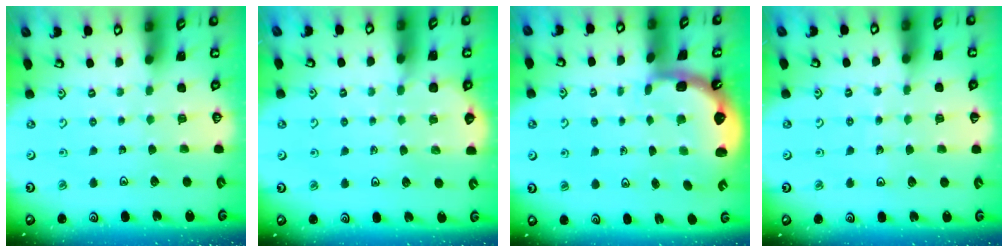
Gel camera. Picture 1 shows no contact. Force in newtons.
{"total": 2.4, "press": 2.4, "slide": 0.2}
{"total": 2.6, "press": 1.3, "slide": 2.2}
{"total": 4.7, "press": 4.6, "slide": 0.8}